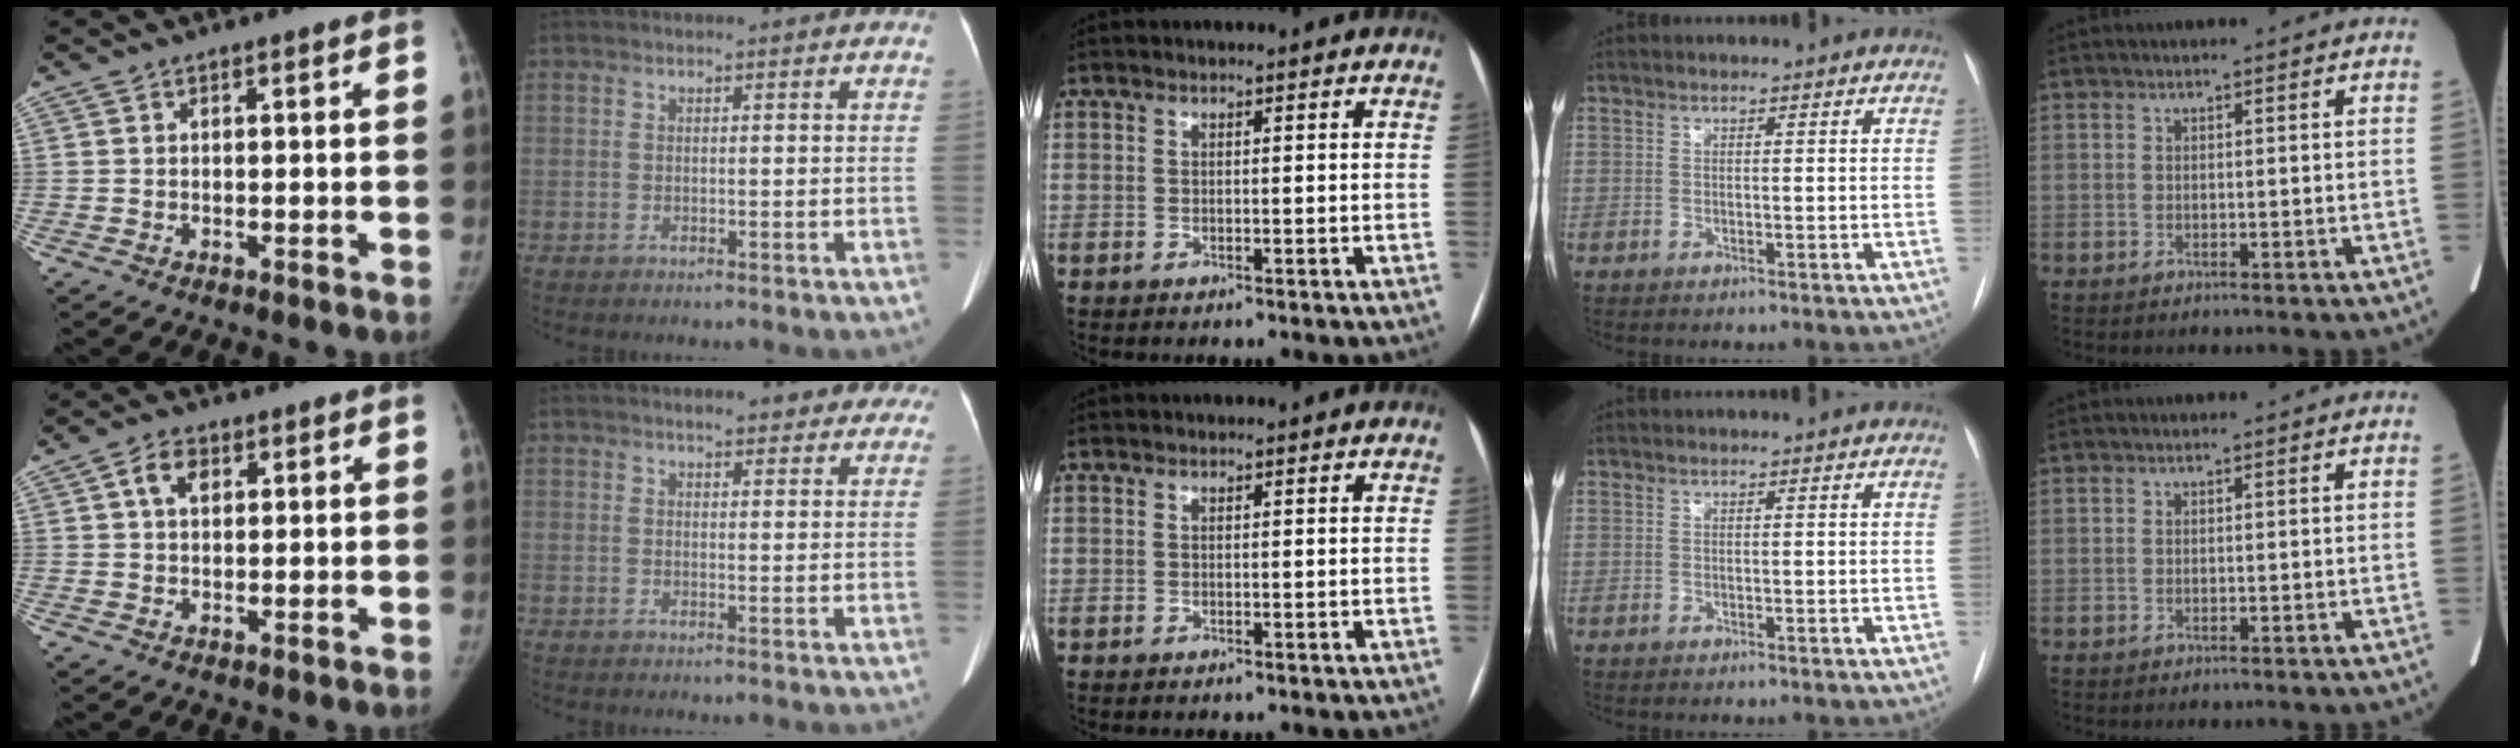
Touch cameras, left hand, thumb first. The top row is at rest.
{"thumb": {"total": 4.2, "force": [1.5, 2.7, 2.8], "torque": [-0.043, 0.003, 0.024]}, "index": {"total": 6.1, "force": [5.1, 1.9, 2.8], "torque": [-0.017, 0.011, 0.054]}}